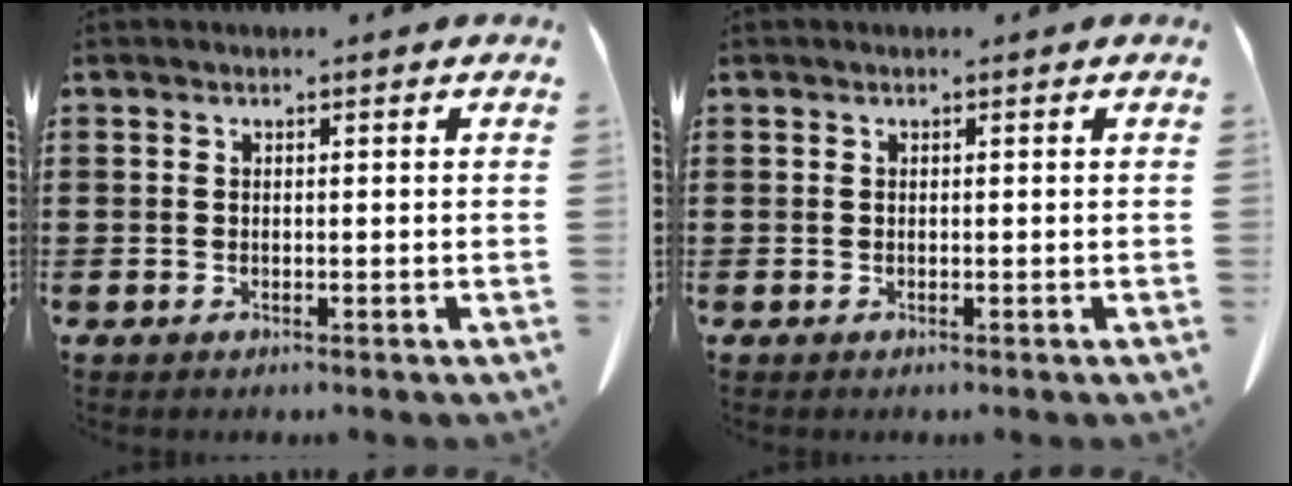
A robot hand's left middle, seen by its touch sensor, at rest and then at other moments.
{"total": 0.0}